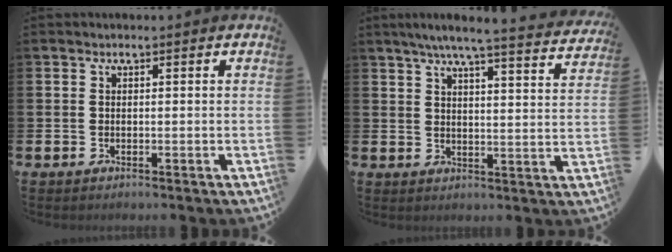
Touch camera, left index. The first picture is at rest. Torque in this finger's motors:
{"motor_torque": [0.91, -1.23, 0.26, 0.15]}